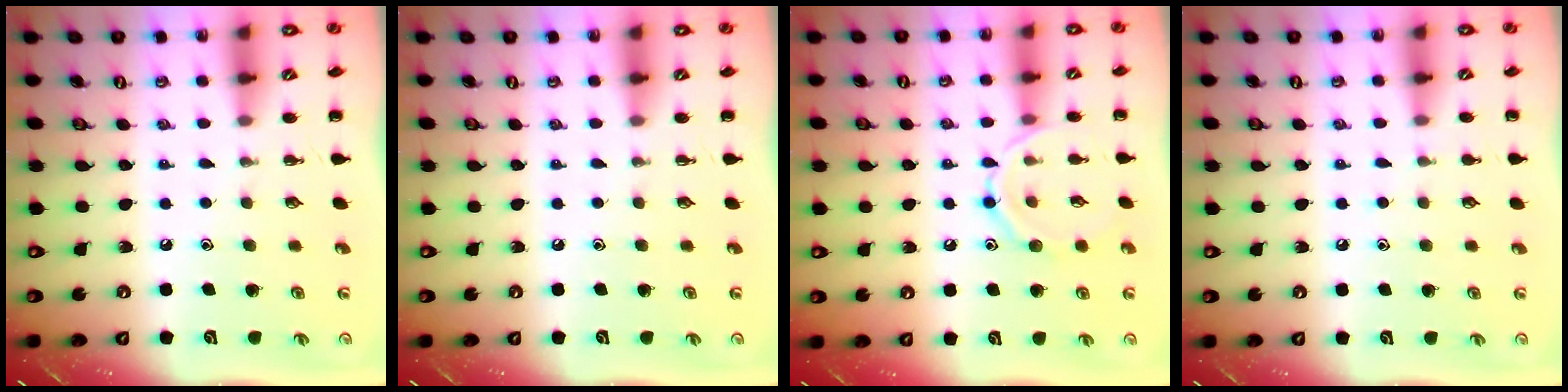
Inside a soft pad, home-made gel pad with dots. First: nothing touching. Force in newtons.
{"total": 0.0}
{"total": 10.7, "press": 10.6, "slide": 0.6}
{"total": 5.1, "press": 4.8, "slide": 1.8}